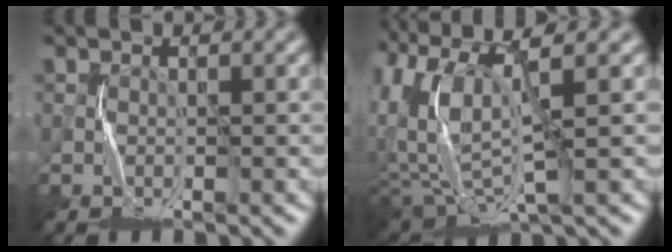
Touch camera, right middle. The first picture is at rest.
{"total": 10.1, "force": [3.3, 4.5, 8.4], "torque": [-0.204, 0.000, 0.069]}